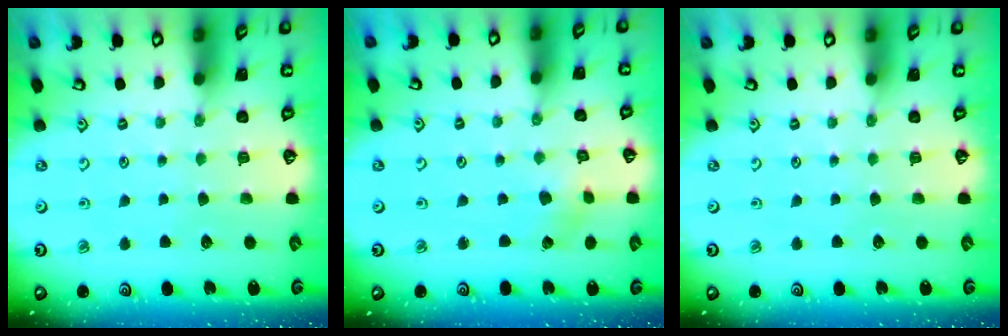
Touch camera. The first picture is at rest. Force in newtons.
{"total": 1.7, "press": 1.7, "slide": 0.2}
{"total": 0.0}